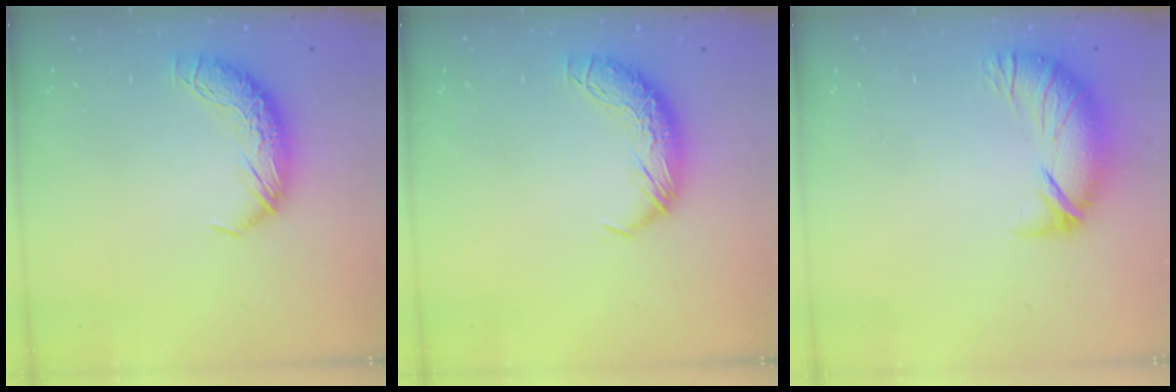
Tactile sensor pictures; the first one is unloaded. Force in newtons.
{"total": 0.0}
{"total": 3.6, "press": 2.8, "slide": 2.2}